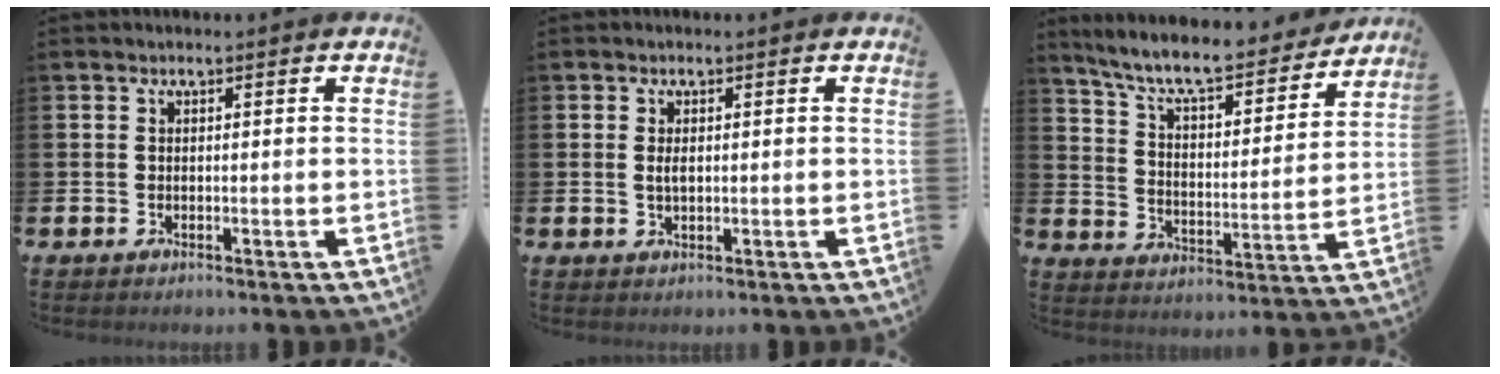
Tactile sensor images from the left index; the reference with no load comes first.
{"total": 1.2, "force": [0.2, 0.6, 1.1], "torque": [-0.014, 0.002, 0.001]}
{"total": 9.0, "force": [8.0, 1.5, 3.7], "torque": [-0.102, -0.054, 0.134]}